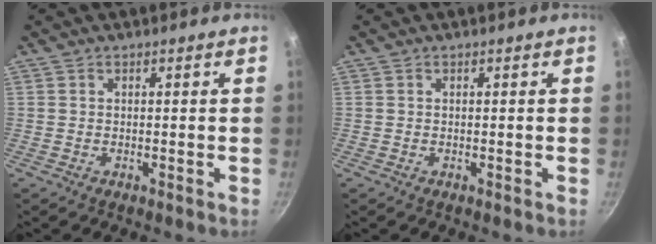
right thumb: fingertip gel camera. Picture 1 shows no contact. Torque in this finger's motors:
{"motor_torque": [-0.15, 0.15, -0.18, 0.13, 0.00]}